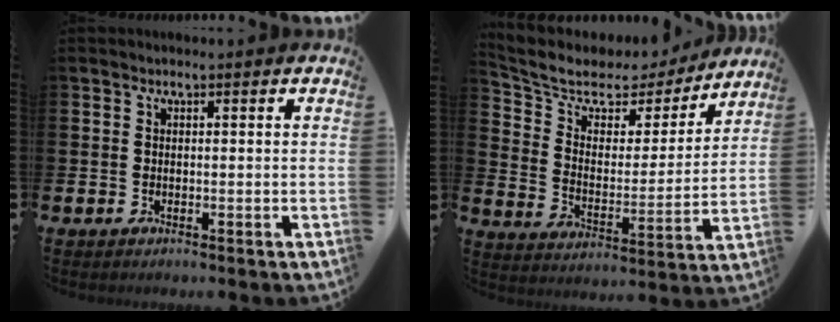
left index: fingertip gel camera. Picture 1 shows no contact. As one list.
[{"total": 7.4, "force": [6.3, 3.5, 1.9], "torque": [-0.083, -0.040, 0.106]}]